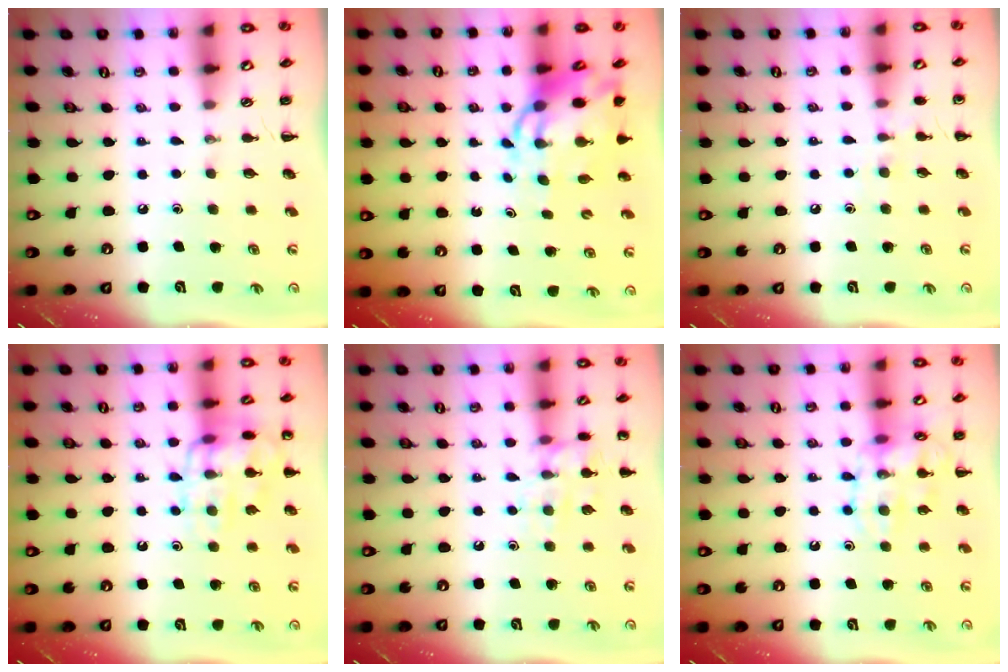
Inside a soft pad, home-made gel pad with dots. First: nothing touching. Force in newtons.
{"total": 9.0, "press": 8.6, "slide": 2.6}
{"total": 5.8, "press": 5.5, "slide": 1.8}
{"total": 15.2, "press": 15.1, "slide": 0.5}
{"total": 11.0, "press": 11.0, "slide": 0.6}
{"total": 13.5, "press": 13.5, "slide": 1.0}